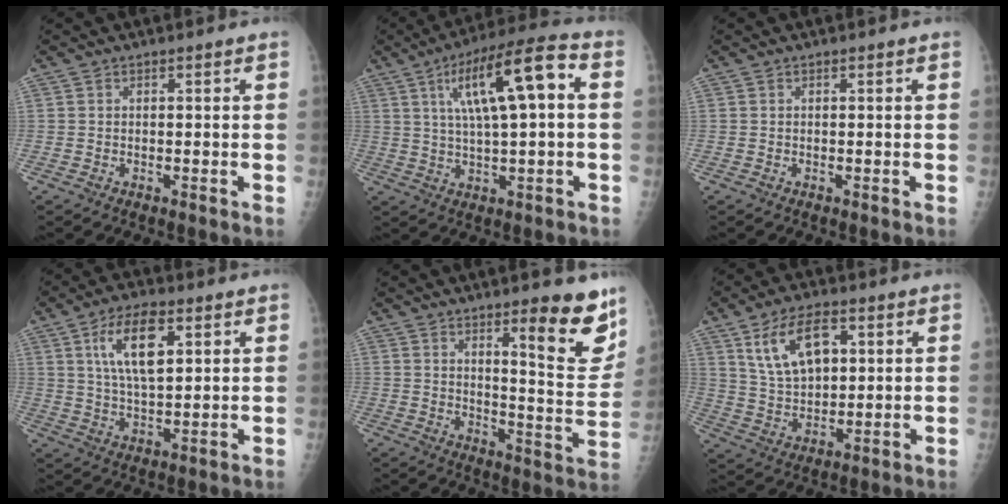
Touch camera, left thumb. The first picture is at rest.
{"total": 15.1, "force": [3.5, 3.7, 14.2], "torque": [-0.241, 0.027, 0.055]}
{"total": 0.0}
{"total": 10.8, "force": [4.1, 4.6, 8.8], "torque": [-0.152, -0.011, 0.079]}
{"total": 14.2, "force": [8.8, 2.9, 10.8], "torque": [-0.103, -0.067, 0.127]}
{"total": 11.6, "force": [4.7, 6.6, 8.2], "torque": [-0.127, -0.013, 0.095]}